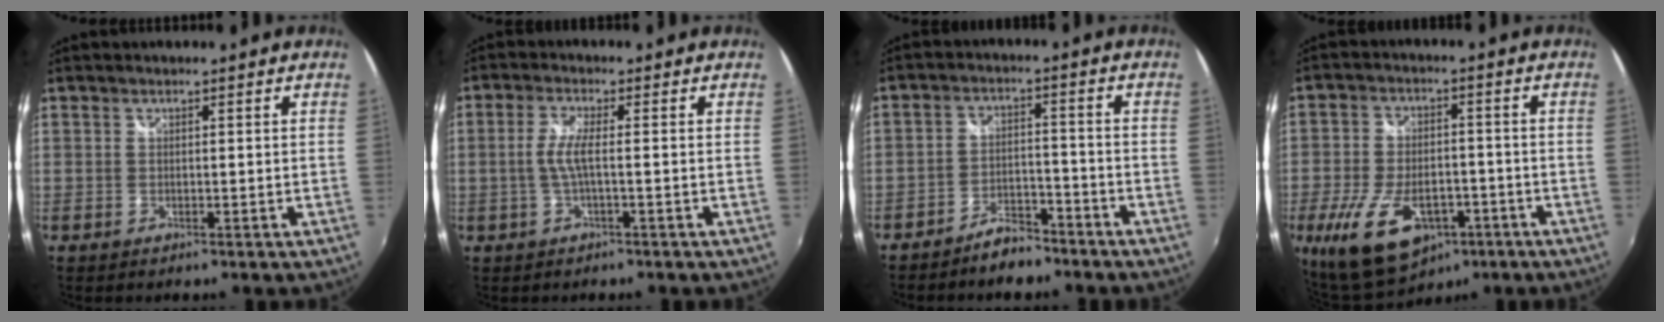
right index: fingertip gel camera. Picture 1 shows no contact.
{"total": 3.9, "force": [-0.8, 0.3, 3.8], "torque": [-0.080, 0.001, -0.014]}
{"total": 6.2, "force": [-5.3, 2.4, 2.2], "torque": [-0.058, 0.013, -0.083]}
{"total": 16.2, "force": [-7.8, 8.9, 11.2], "torque": [-0.243, -0.032, -0.122]}